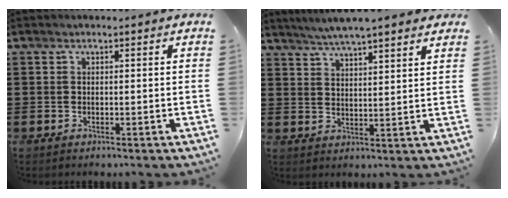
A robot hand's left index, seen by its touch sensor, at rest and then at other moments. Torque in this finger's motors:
{"motor_torque": [2.14, 0.00, 0.50, 0.14]}